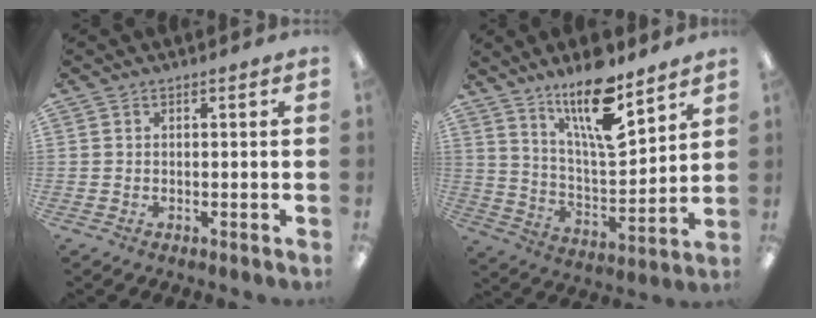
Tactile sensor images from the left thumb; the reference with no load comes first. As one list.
[{"total": 16.9, "force": [11.9, 5.0, 10.9], "torque": [-0.191, -0.065, 0.197]}]